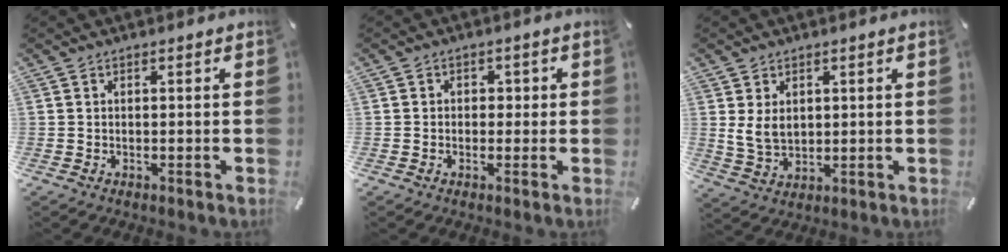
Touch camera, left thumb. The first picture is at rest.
{"total": 2.1, "force": [-0.7, 1.8, 0.7], "torque": [-0.007, 0.006, -0.019]}
{"total": 5.8, "force": [1.6, 4.5, 3.3], "torque": [-0.076, -0.001, 0.028]}